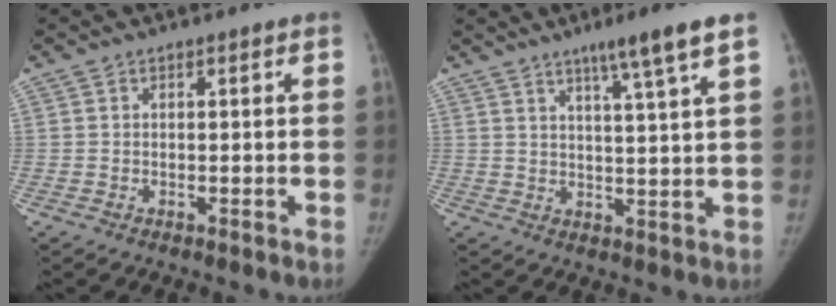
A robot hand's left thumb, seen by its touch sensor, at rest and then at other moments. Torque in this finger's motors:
{"motor_torque": [0.25, -0.36, 0.80, -0.19, 0.16]}